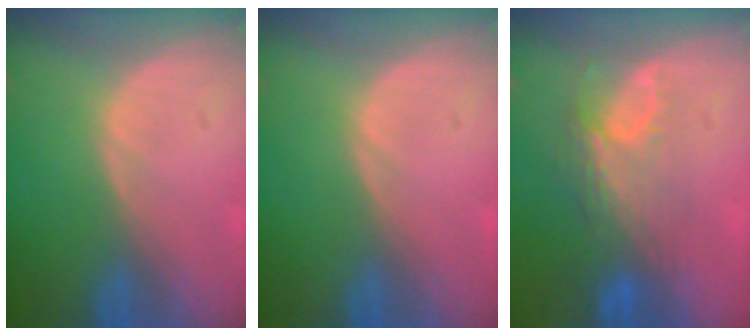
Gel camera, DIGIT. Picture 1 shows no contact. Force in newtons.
{"total": 0.0}
{"total": 7.5, "press": 6.6, "slide": 3.6}